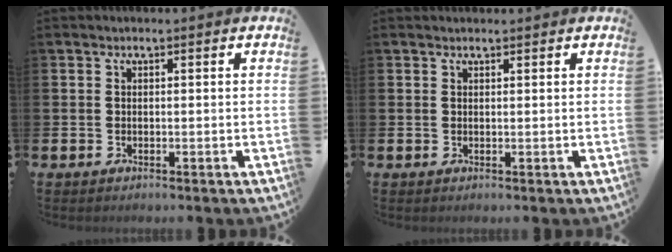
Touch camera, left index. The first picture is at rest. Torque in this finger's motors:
{"motor_torque": [0.24, -0.28, -0.23, 0.00]}